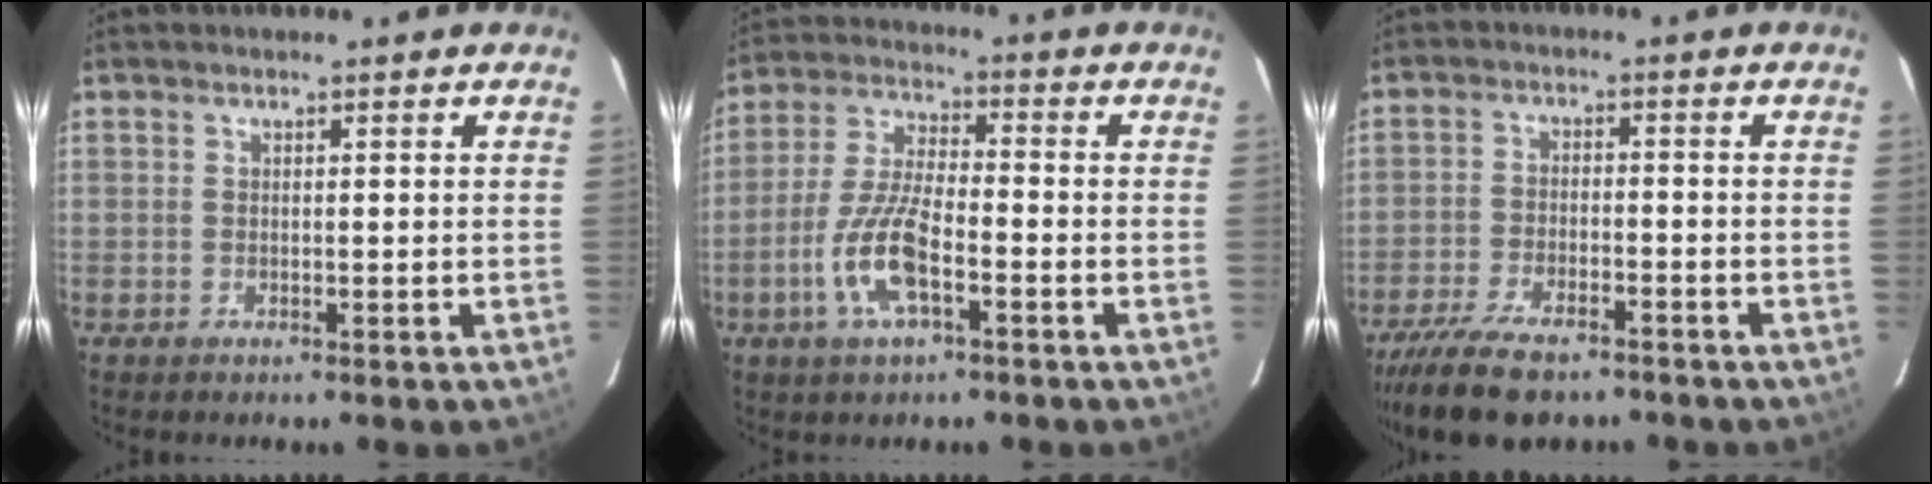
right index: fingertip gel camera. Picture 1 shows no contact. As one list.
[{"total": 11.0, "force": [-4.5, 3.4, 9.4], "torque": [-0.201, -0.001, -0.089]}, {"total": 13.1, "force": [-10.2, 4.7, 6.8], "torque": [-0.160, -0.028, -0.176]}]